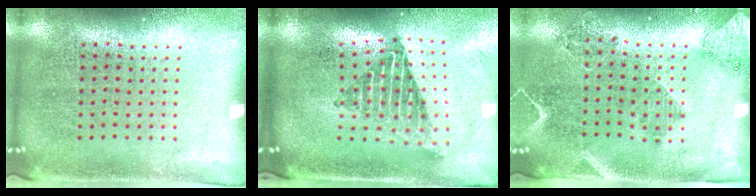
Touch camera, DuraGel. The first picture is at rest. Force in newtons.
{"total": 2.3, "press": 1.6, "slide": 1.7}
{"total": 1.8, "press": 1.6, "slide": 0.8}